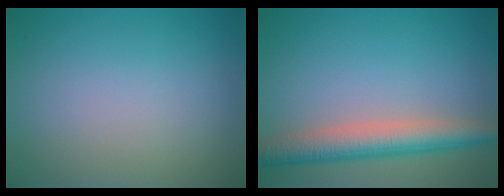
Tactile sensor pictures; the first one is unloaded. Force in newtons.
{"total": 5.1, "press": 5.1, "slide": 0.3}